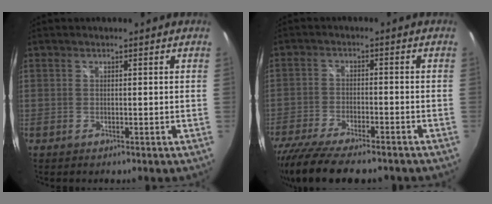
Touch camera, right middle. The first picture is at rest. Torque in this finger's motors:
{"motor_torque": [1.09, -1.05, 0.17, 0.10]}